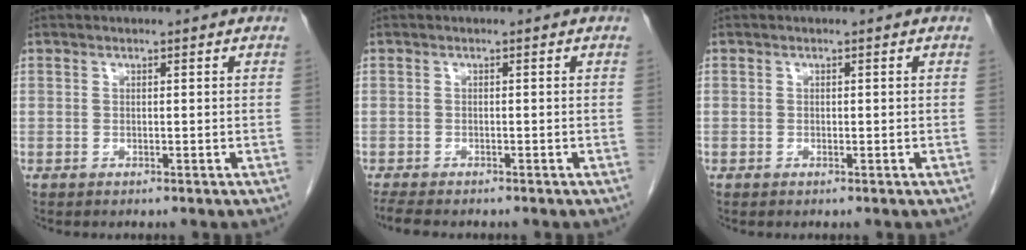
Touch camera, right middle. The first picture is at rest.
{"total": 4.1, "force": [-3.5, 0.9, 2.0], "torque": [-0.035, -0.012, -0.054]}
{"total": 0.0}